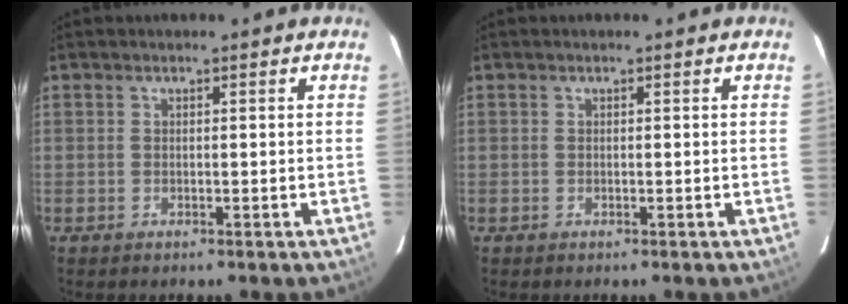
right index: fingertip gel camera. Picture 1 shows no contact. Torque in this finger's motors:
{"motor_torque": [0.00, 0.00, 0.00, 0.00]}